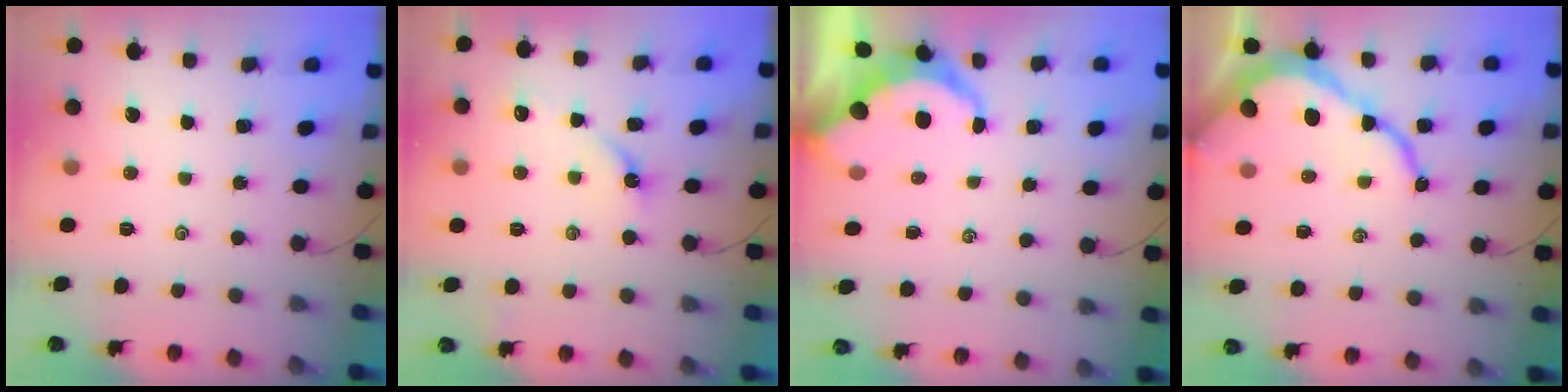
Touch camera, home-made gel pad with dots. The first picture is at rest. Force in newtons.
{"total": 4.6, "press": 4.5, "slide": 0.5}
{"total": 4.9, "press": 4.8, "slide": 0.5}
{"total": 9.6, "press": 9.6, "slide": 1.1}